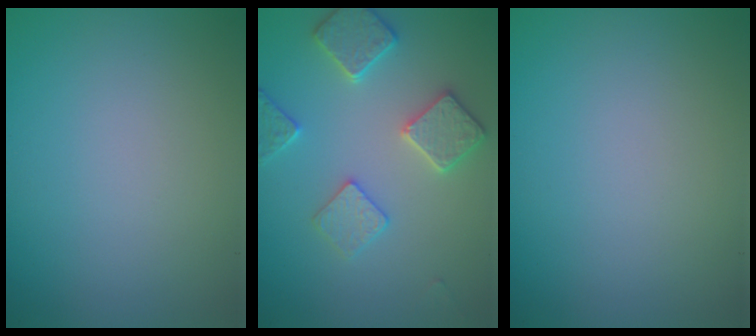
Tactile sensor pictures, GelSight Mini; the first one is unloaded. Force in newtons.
{"total": 3.5, "press": 3.5, "slide": 0.2}
{"total": 0.0}